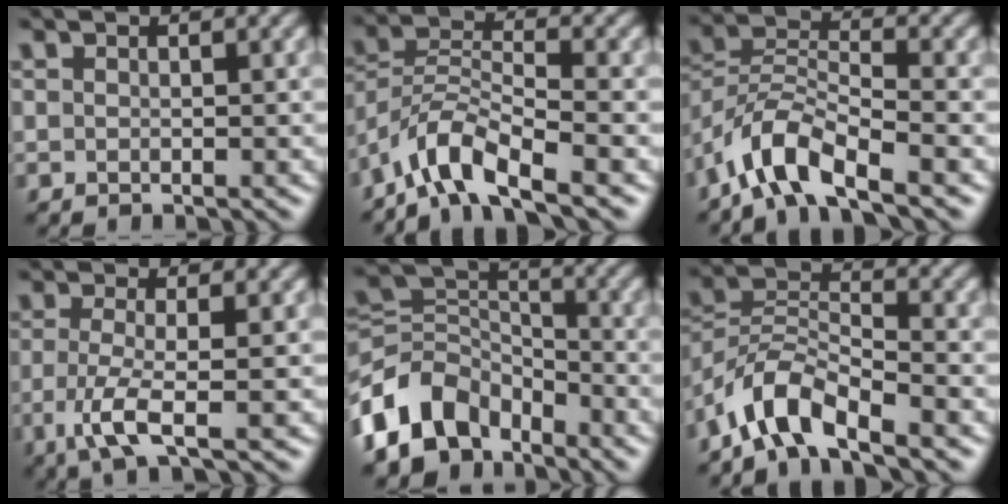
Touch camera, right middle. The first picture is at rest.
{"total": 6.0, "force": [-4.5, 1.5, 3.7], "torque": [-0.068, 0.004, -0.094]}
{"total": 6.5, "force": [-4.6, 2.0, 4.1], "torque": [-0.075, 0.003, -0.097]}
{"total": 3.7, "force": [-1.2, 0.6, 3.4], "torque": [-0.077, -0.010, -0.030]}
{"total": 8.9, "force": [-5.2, 6.0, 4.1], "torque": [-0.072, 0.002, -0.119]}
{"total": 5.9, "force": [-4.4, 1.9, 3.4], "torque": [-0.061, 0.006, -0.094]}